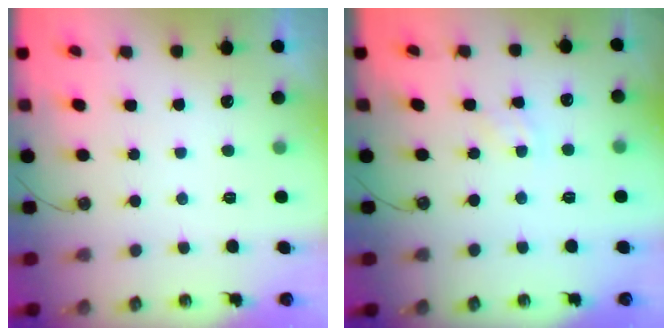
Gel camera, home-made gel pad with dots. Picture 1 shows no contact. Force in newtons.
{"total": 2.1, "press": 2.1, "slide": 0.4}